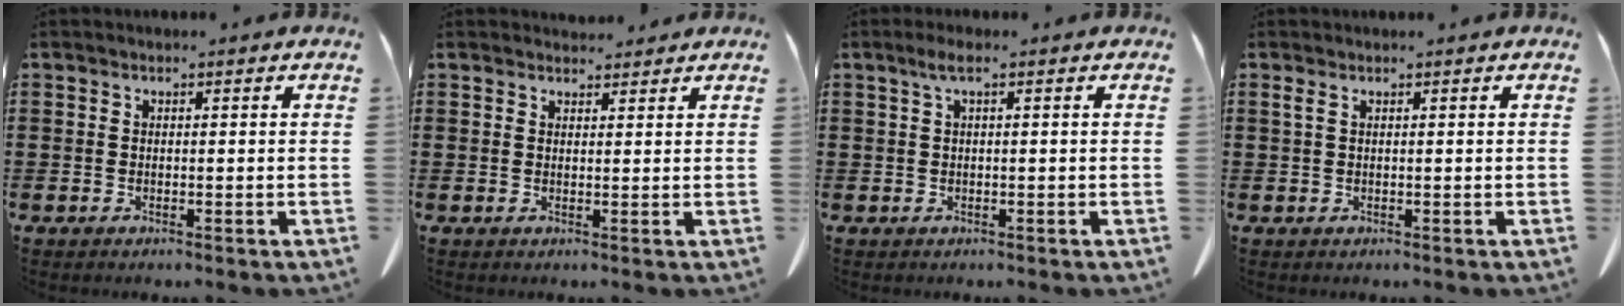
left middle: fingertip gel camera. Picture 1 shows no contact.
{"total": 1.9, "force": [1.8, 0.5, 0.1], "torque": [0.003, -0.001, 0.033]}
{"total": 1.8, "force": [0.4, 0.1, 1.8], "torque": [-0.034, 0.000, 0.007]}
{"total": 0.9, "force": [0.3, 0.2, 0.8], "torque": [-0.019, 0.000, 0.004]}